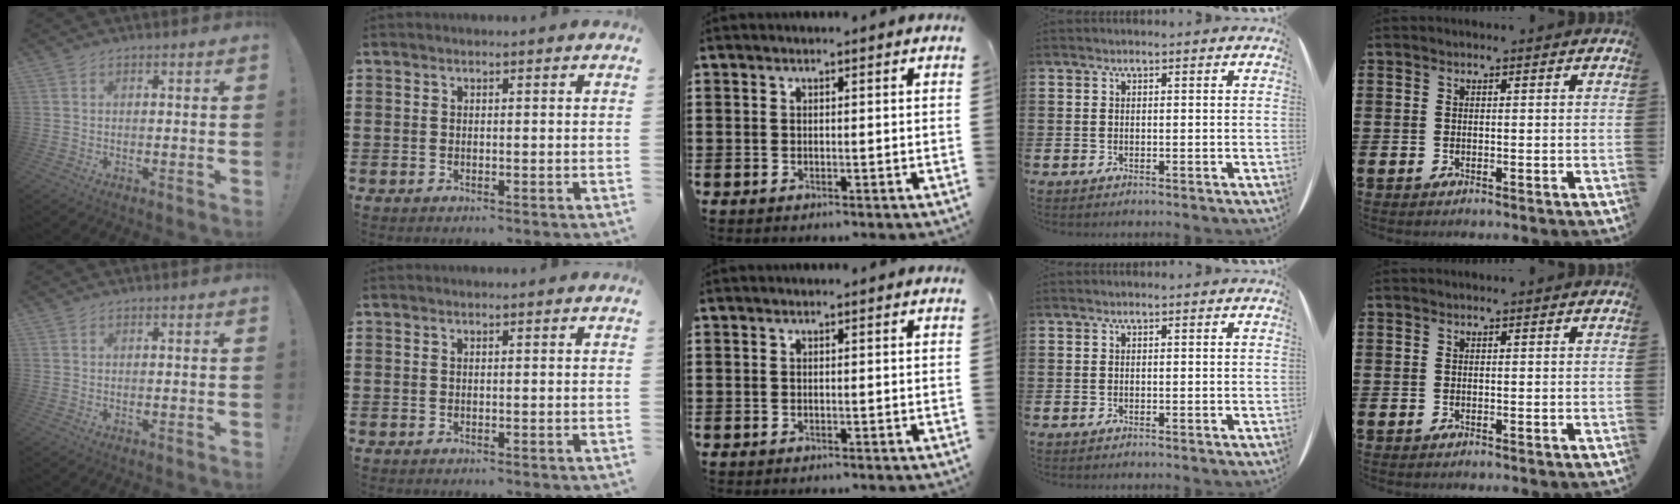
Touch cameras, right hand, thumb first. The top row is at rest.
{}